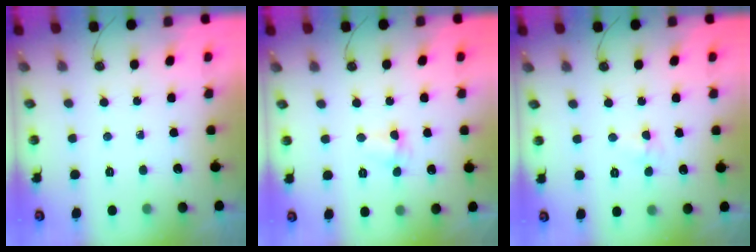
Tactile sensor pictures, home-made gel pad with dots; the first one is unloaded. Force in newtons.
{"total": 3.3, "press": 3.3, "slide": 0.5}
{"total": 2.7, "press": 2.6, "slide": 0.6}